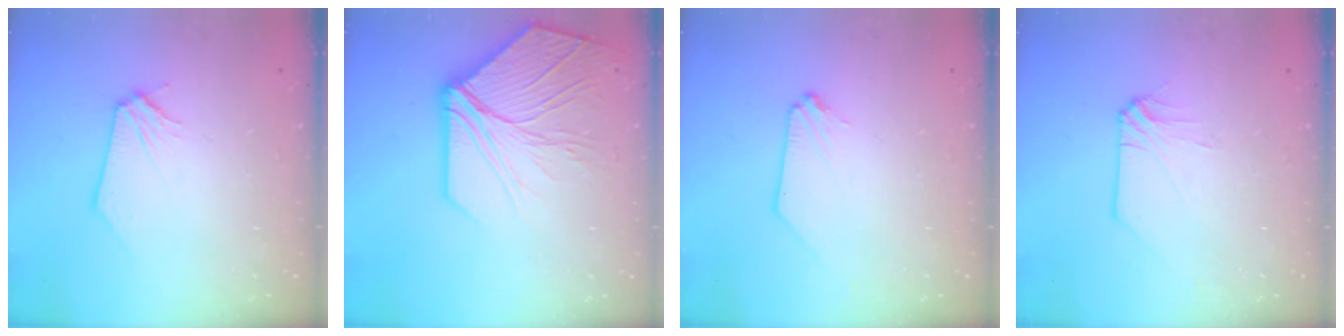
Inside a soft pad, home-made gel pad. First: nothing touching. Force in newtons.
{"total": 15.4, "press": 15.3, "slide": 1.7}
{"total": 0.0}
{"total": 0.0}